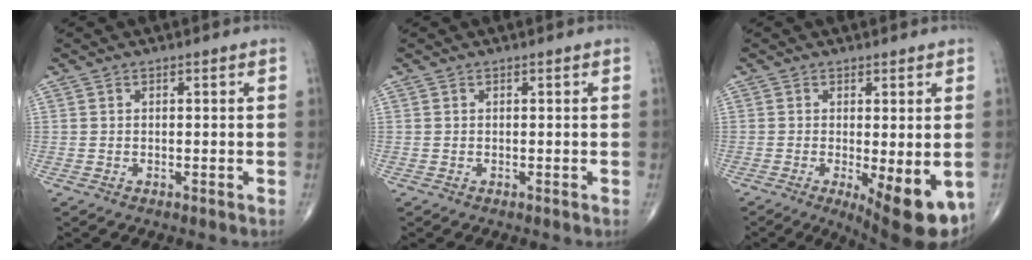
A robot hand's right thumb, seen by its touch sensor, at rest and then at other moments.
{"total": 0.0}
{"total": 11.4, "force": [-3.7, 3.7, 10.2], "torque": [-0.129, -0.022, -0.044]}